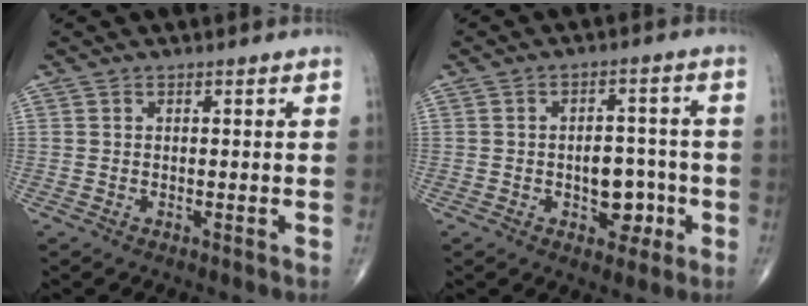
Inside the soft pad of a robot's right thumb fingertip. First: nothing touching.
{"total": 7.3, "force": [-2.0, 4.7, 5.2], "torque": [-0.034, 0.020, -0.025]}